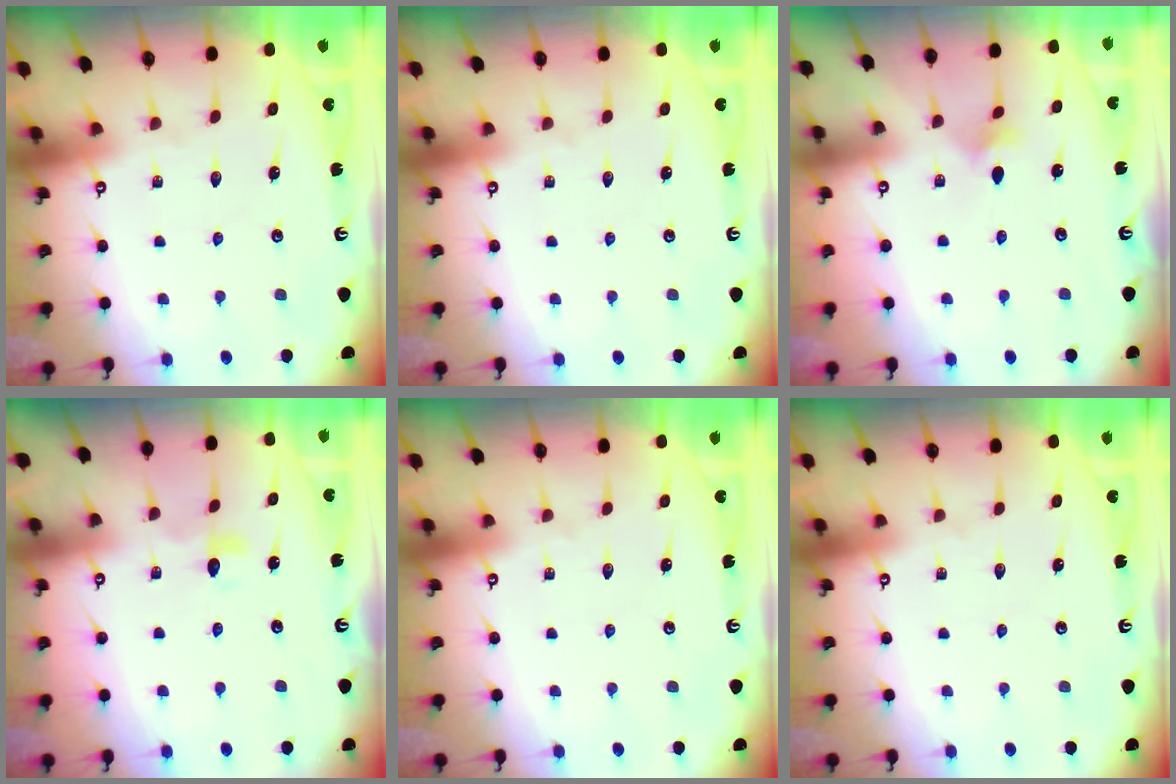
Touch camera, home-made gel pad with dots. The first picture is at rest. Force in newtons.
{"total": 0.0}
{"total": 3.8, "press": 3.7, "slide": 0.9}
{"total": 3.3, "press": 3.3, "slide": 0.6}
{"total": 0.0}
{"total": 0.0}